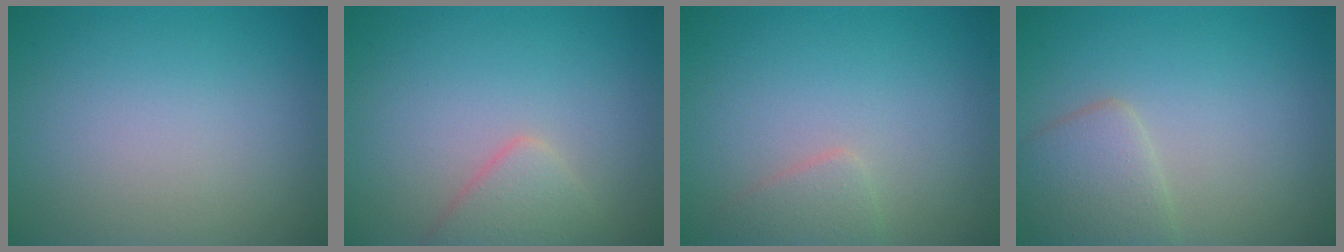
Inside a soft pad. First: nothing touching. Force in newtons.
{"total": 2.4, "press": 2.4, "slide": 0.1}
{"total": 1.6, "press": 1.6, "slide": 0.0}
{"total": 2.9, "press": 2.9, "slide": 0.1}